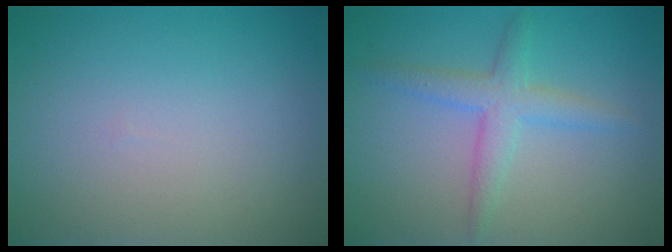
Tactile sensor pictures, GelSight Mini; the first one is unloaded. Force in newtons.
{"total": 2.9, "press": 2.9, "slide": 0.2}